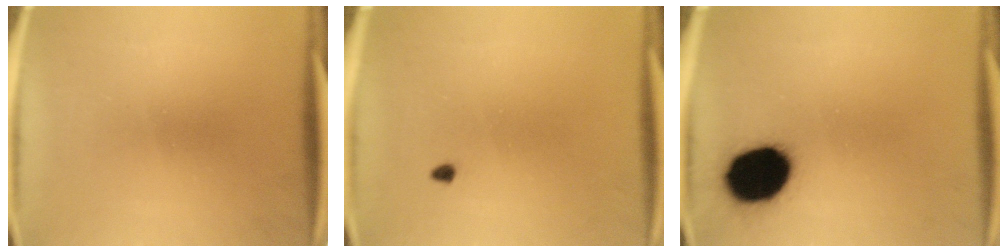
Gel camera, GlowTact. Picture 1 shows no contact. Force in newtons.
{"total": 0.7}
{"total": 17.4}